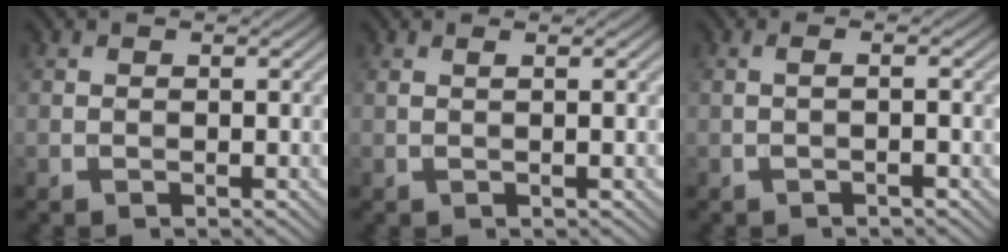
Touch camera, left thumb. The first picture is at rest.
{"total": 1.3, "force": [0.5, 0.1, 1.2], "torque": [-0.021, 0.003, 0.002]}
{"total": 1.6, "force": [-0.3, 0.2, 1.6], "torque": [-0.025, 0.008, -0.015]}